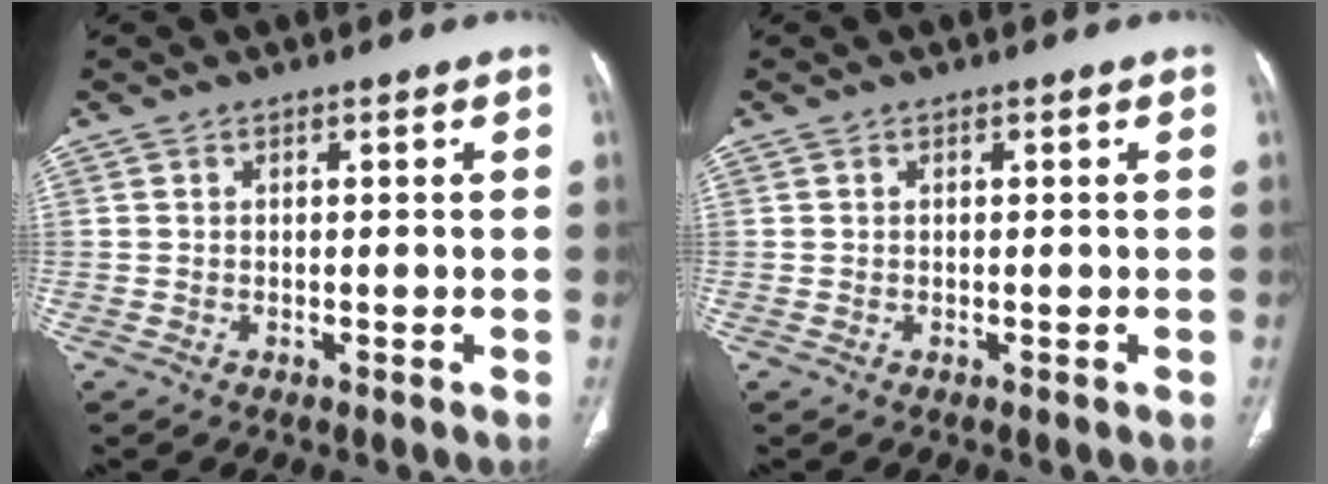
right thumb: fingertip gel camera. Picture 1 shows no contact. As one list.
[{"total": 0.0}]